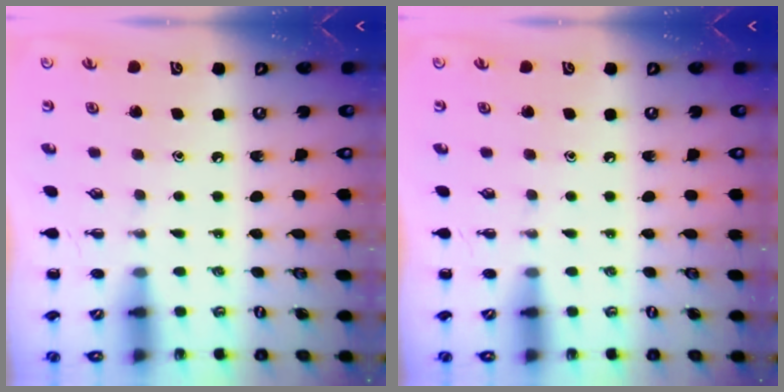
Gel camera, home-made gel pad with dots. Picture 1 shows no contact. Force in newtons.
{"total": 0.0}